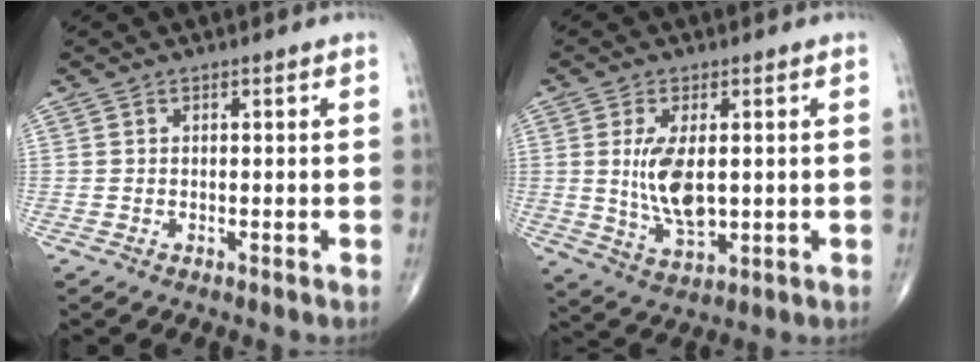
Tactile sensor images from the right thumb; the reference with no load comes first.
{"total": 9.4, "force": [0.8, 4.5, 8.2], "torque": [-0.155, -0.018, 0.026]}